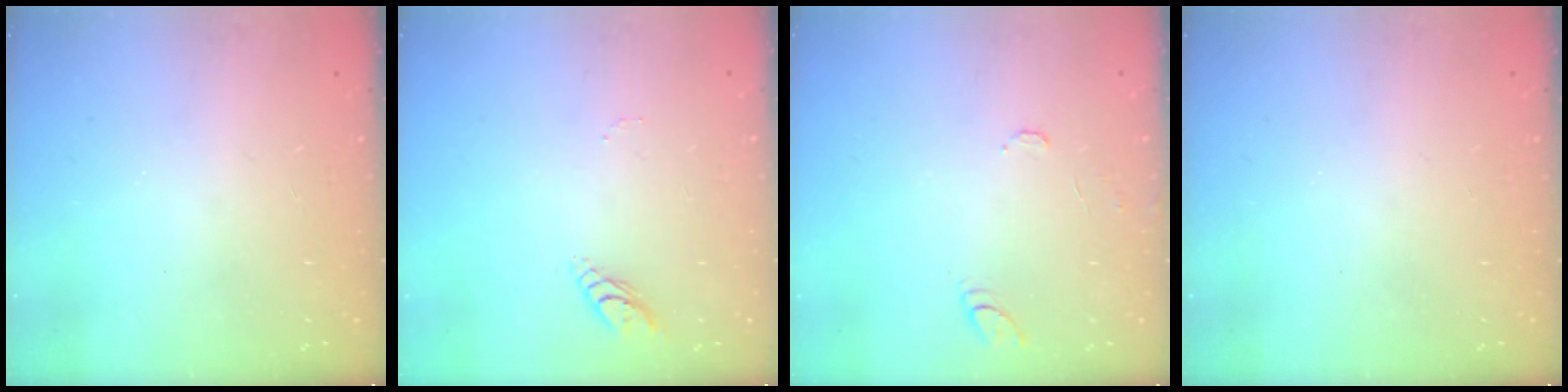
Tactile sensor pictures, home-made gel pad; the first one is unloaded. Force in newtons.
{"total": 4.0, "press": 4.0, "slide": 0.4}
{"total": 6.5, "press": 6.5, "slide": 0.5}
{"total": 0.0}